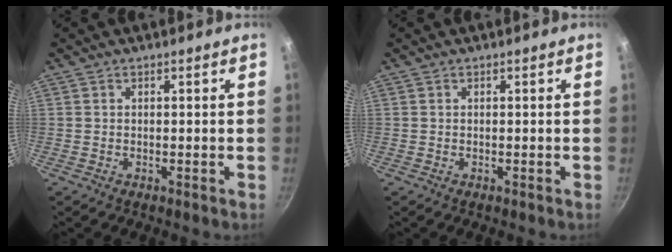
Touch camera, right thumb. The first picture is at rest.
{"total": 0.0}